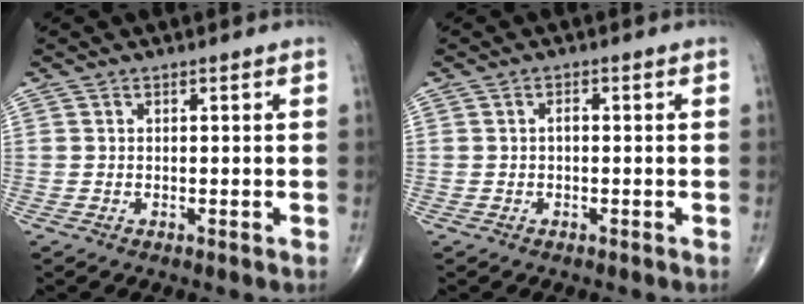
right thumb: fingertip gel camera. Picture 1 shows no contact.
{"total": 1.0, "force": [-0.2, 0.6, 0.9], "torque": [-0.012, 0.002, -0.006]}